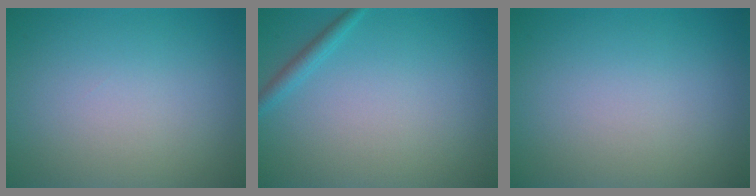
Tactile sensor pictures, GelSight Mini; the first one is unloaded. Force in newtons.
{"total": 1.3, "press": 1.3, "slide": 0.1}
{"total": 0.0}